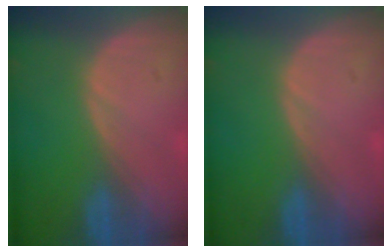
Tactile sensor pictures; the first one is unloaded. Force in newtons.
{"total": 0.0}